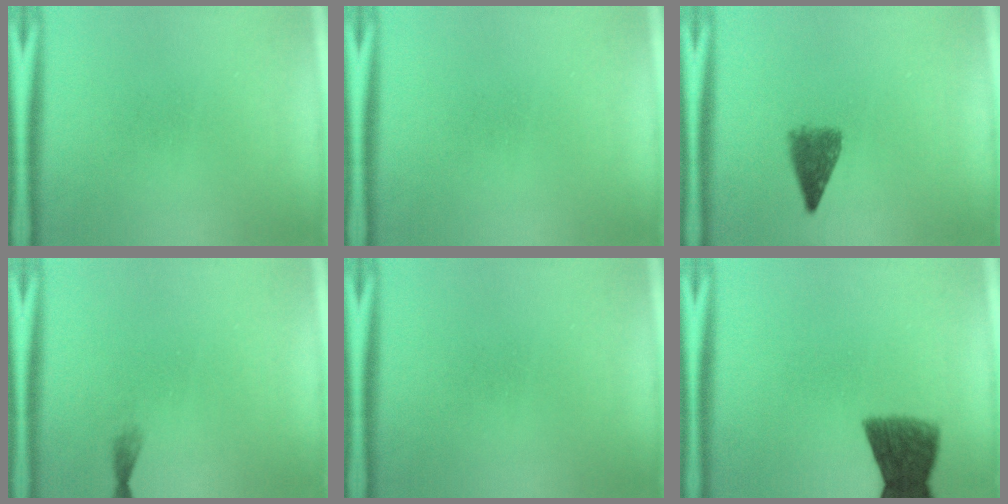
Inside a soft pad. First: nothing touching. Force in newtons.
{"total": 0.0}
{"total": 3.9}
{"total": 0.7}
{"total": 0.0}
{"total": 8.2}